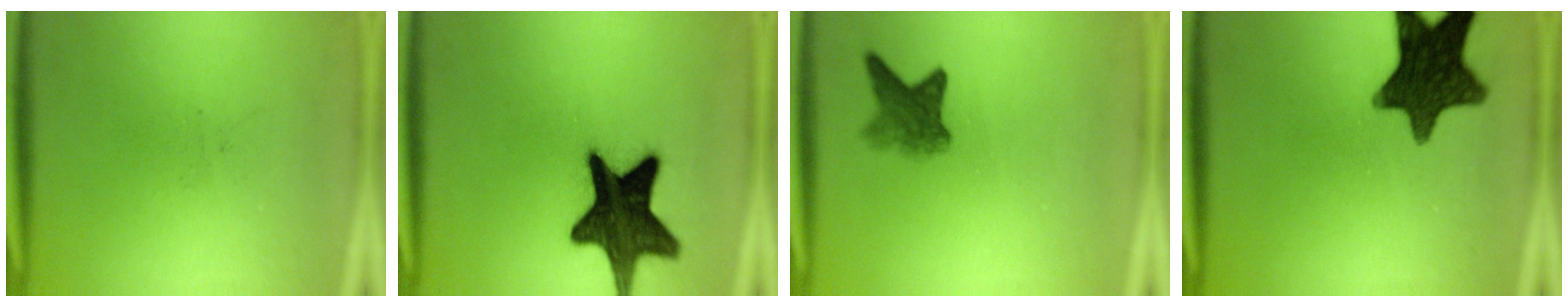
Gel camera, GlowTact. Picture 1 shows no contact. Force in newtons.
{"total": 17.4}
{"total": 4.3}
{"total": 14.1}